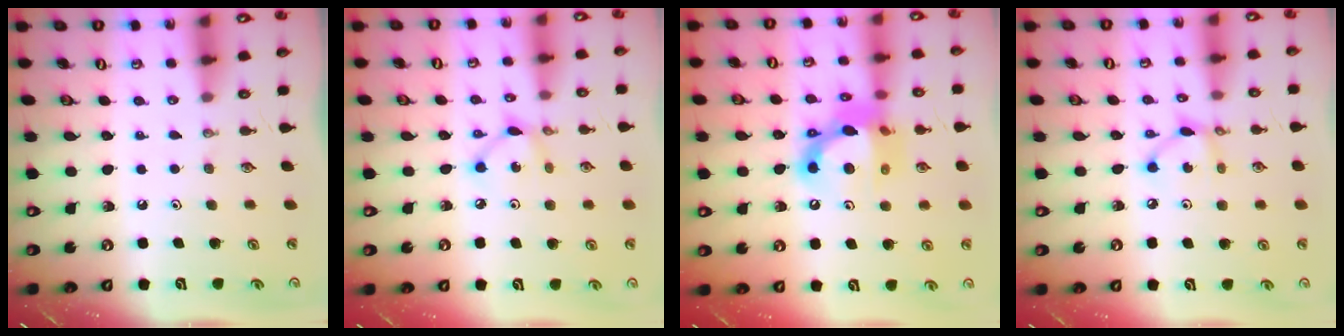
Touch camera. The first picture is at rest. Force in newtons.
{"total": 4.9, "press": 4.9, "slide": 0.2}
{"total": 14.5, "press": 14.4, "slide": 1.5}
{"total": 6.5, "press": 6.5, "slide": 0.2}